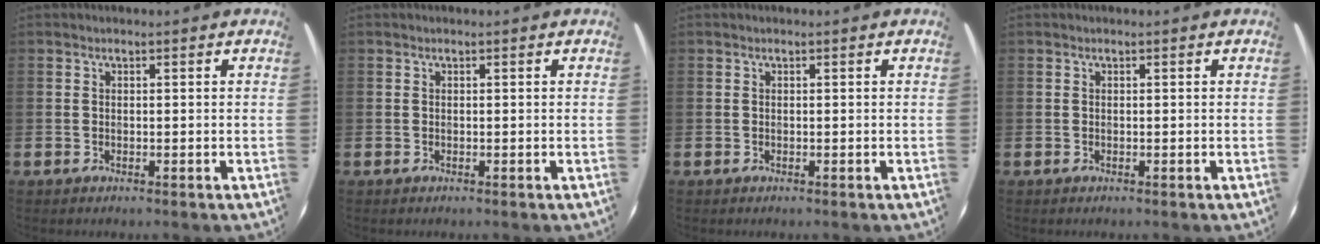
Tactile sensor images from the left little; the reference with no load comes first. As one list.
[{"total": 0.0}, {"total": 0.0}, {"total": 0.0}]